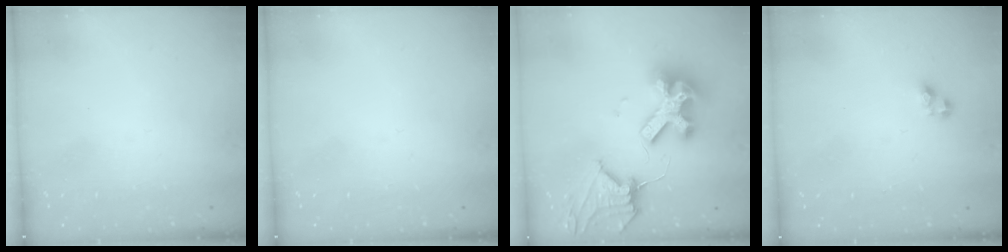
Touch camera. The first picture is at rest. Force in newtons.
{"total": 0.0}
{"total": 16.6, "press": 16.5, "slide": 1.4}
{"total": 3.8, "press": 3.8, "slide": 0.7}